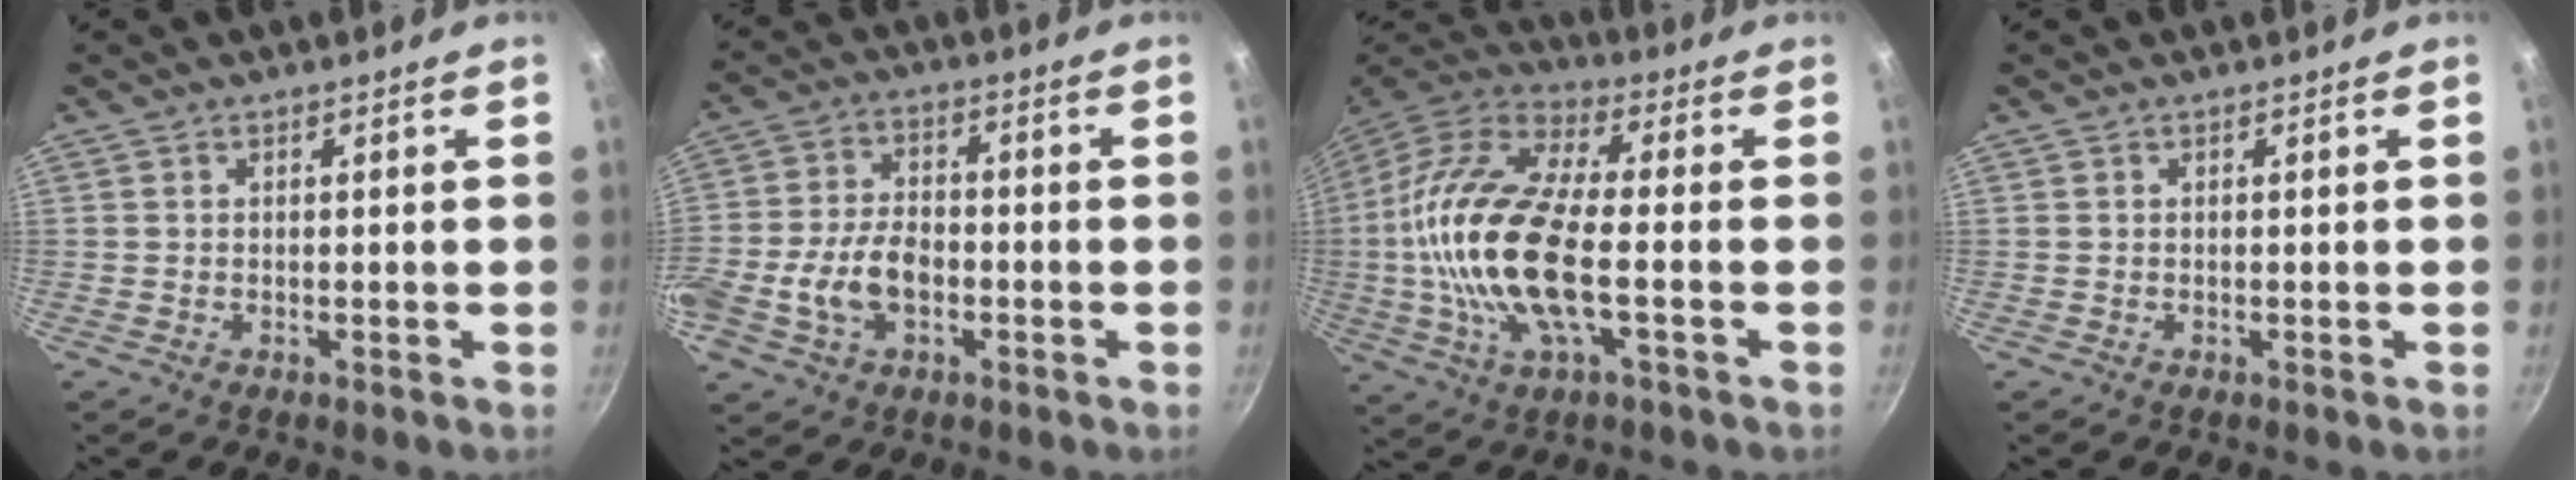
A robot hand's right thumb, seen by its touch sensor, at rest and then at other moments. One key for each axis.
{"total": 10.2, "fx": -2.8, "fy": 6.5, "fz": 7.3, "tx": -0.130, "ty": 0.027, "tz": -0.059}
{"total": 21.4, "fx": -2.3, "fy": 8.5, "fz": 19.5, "tx": -0.393, "ty": 0.023, "tz": -0.060}
{"total": 0.0}